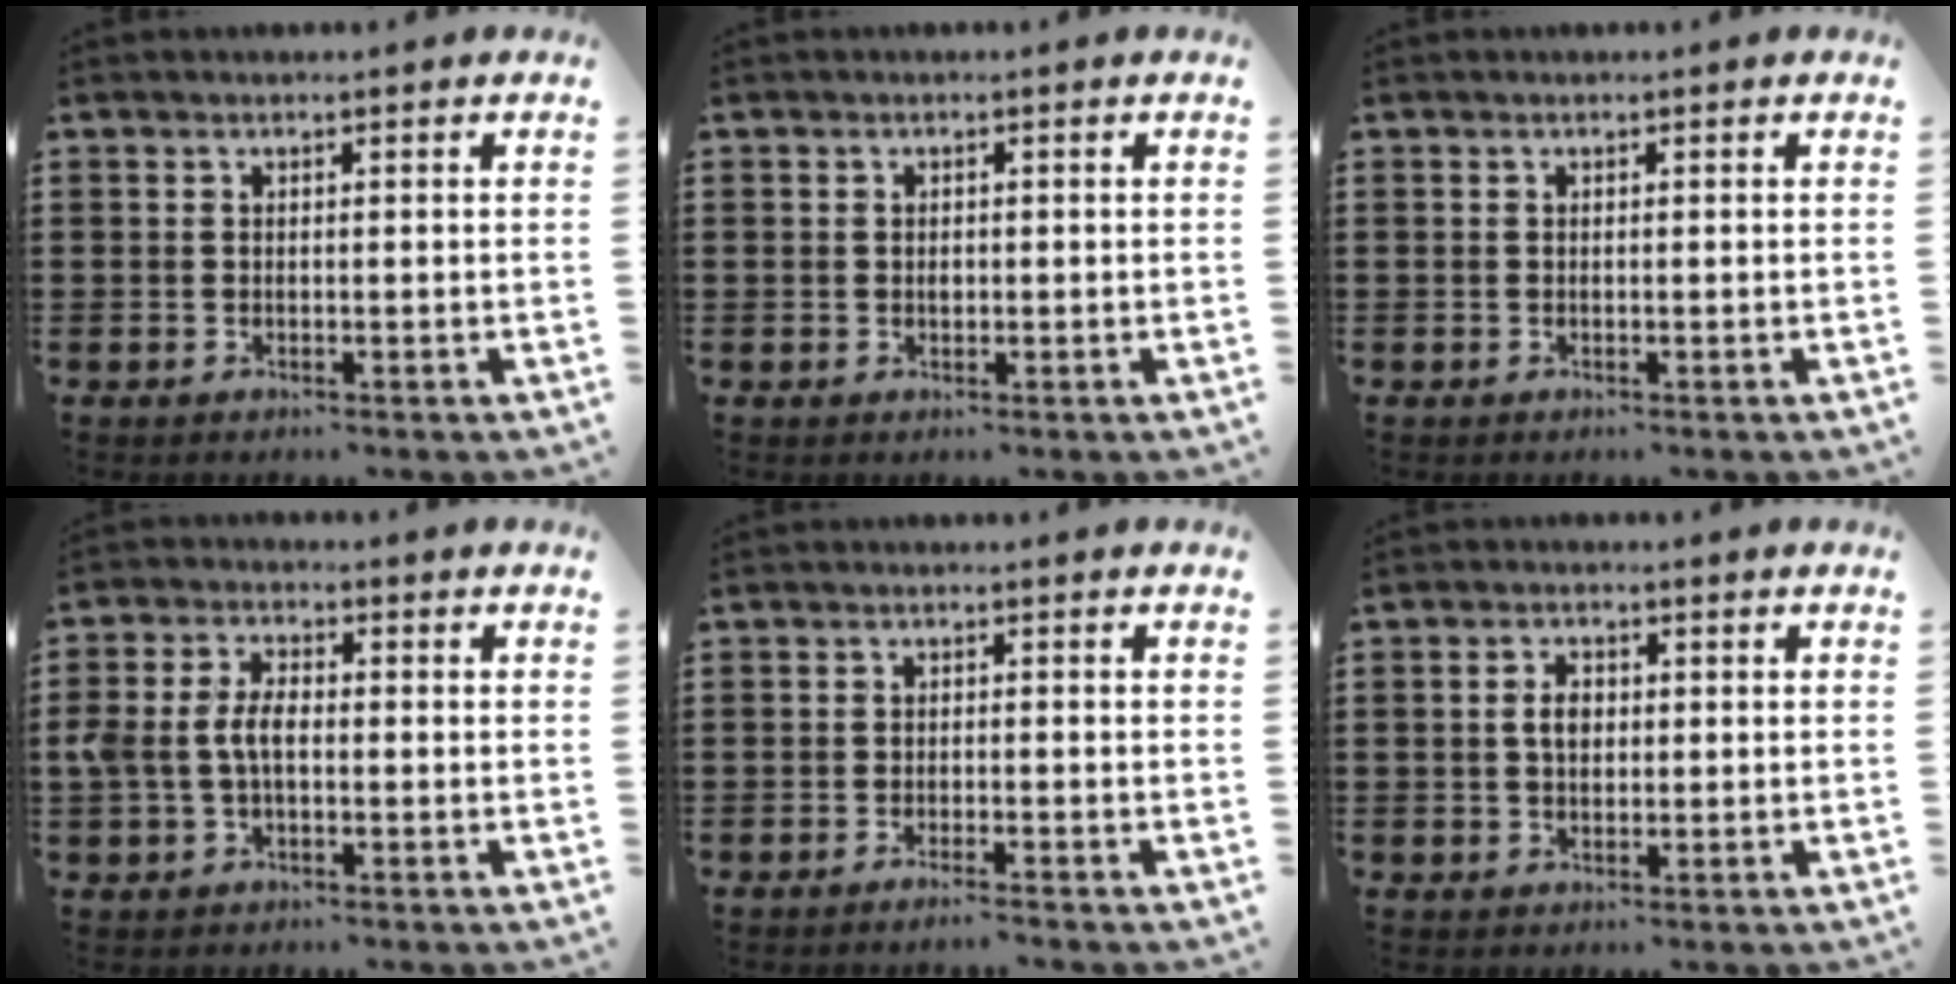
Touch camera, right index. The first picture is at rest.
{"total": 0.8, "force": [0.0, 0.7, 0.5], "torque": [-0.010, 0.003, 0.000]}
{"total": 0.0}
{"total": 5.1, "force": [-0.6, 2.9, 4.1], "torque": [-0.106, -0.003, -0.019]}
{"total": 1.4, "force": [-1.3, -0.1, 0.6], "torque": [-0.010, 0.000, -0.025]}
{"total": 2.9, "force": [0.2, 1.8, 2.2], "torque": [-0.046, 0.009, 0.002]}